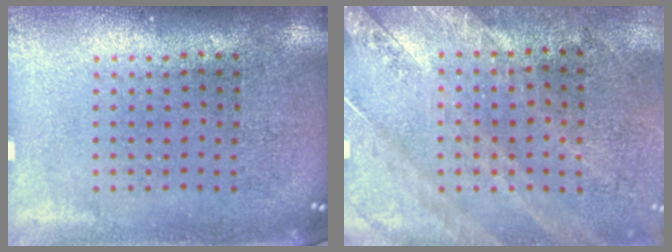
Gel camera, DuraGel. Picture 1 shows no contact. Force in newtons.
{"total": 2.5, "press": 2.2, "slide": 1.2}